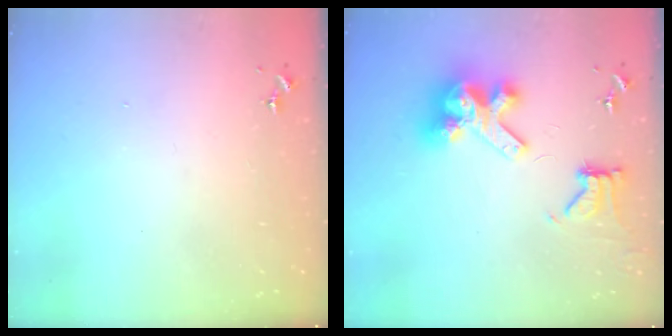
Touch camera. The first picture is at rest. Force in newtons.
{"total": 13.0, "press": 12.8, "slide": 1.8}